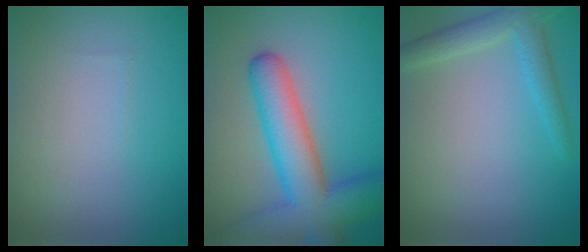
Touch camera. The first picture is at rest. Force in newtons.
{"total": 8.4, "press": 8.4, "slide": 0.4}
{"total": 2.7, "press": 2.7, "slide": 0.1}